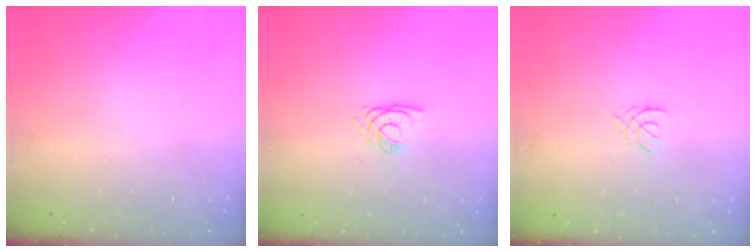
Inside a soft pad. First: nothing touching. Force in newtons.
{"total": 3.1, "press": 3.1, "slide": 0.2}
{"total": 2.1, "press": 2.0, "slide": 0.4}